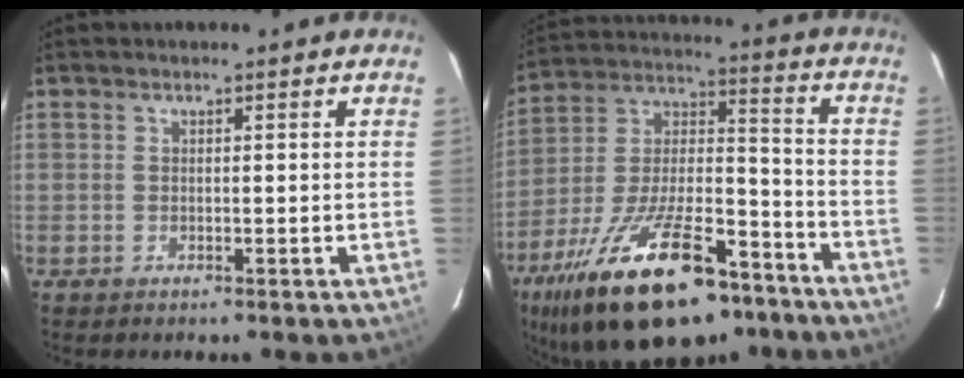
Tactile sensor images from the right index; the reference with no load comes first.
{"total": 28.7, "force": [-18.6, 11.7, 18.5], "torque": [-0.348, -0.012, -0.284]}